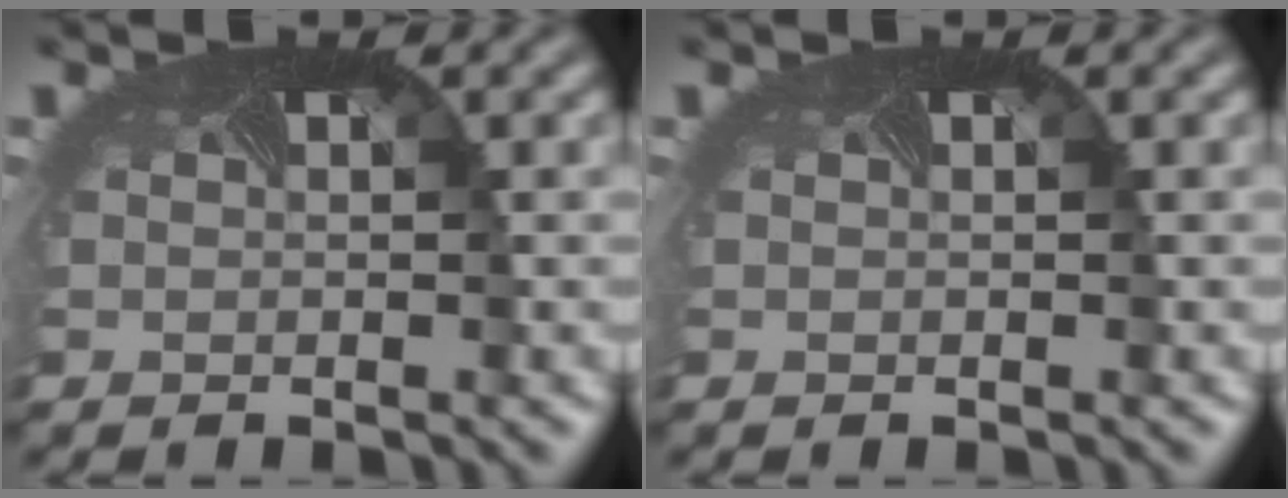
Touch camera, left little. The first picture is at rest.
{"total": 0.0}